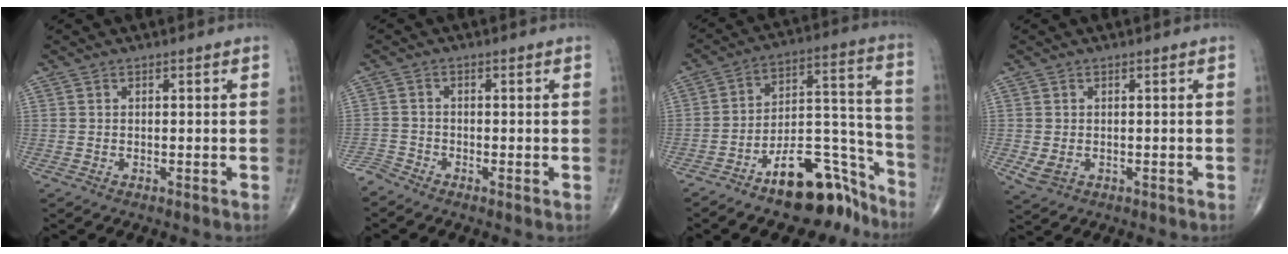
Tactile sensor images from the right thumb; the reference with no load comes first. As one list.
[{"total": 2.3, "force": [-2.2, 0.5, 0.4], "torque": [-0.006, -0.011, -0.051]}, {"total": 16.3, "force": [-11.8, 6.7, 9.1], "torque": [-0.087, 0.121, -0.185]}, {"total": 2.7, "force": [-0.4, 2.0, 1.7], "torque": [-0.035, -0.005, 0.002]}]